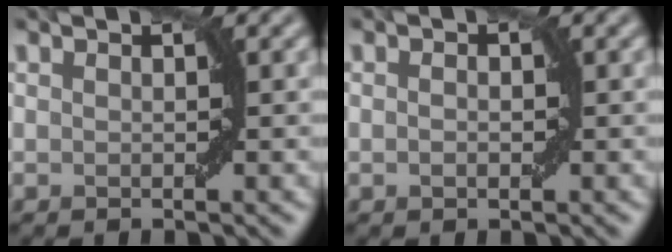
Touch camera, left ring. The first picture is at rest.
{"total": 1.0, "force": [0.1, 0.6, 0.8], "torque": [-0.011, 0.005, -0.001]}